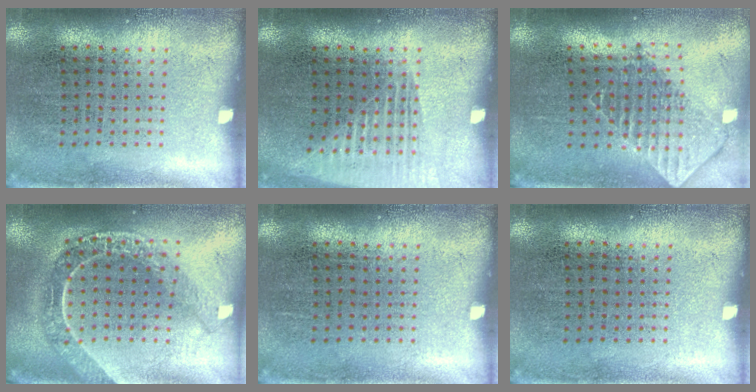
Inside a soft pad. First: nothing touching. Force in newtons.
{"total": 1.3, "press": 1.3, "slide": 0.2}
{"total": 2.1, "press": 1.6, "slide": 1.3}
{"total": 2.1, "press": 1.8, "slide": 1.1}
{"total": 0.0}
{"total": 0.0}